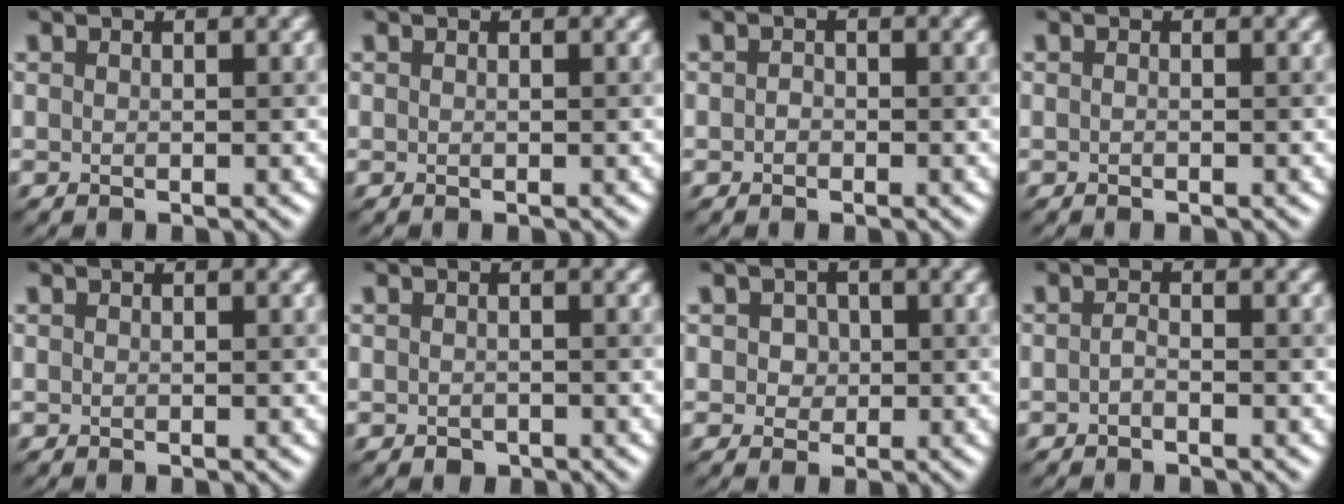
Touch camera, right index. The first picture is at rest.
{"total": 0.0}
{"total": 0.8, "force": [-0.2, 0.7, 0.4], "torque": [-0.006, -0.003, -0.006]}
{"total": 0.0}
{"total": 0.0}
{"total": 0.7, "force": [-0.4, 0.5, 0.2], "torque": [-0.003, -0.005, -0.006]}
{"total": 2.1, "force": [0.4, 1.8, 0.9], "torque": [-0.006, 0.011, 0.000]}
{"total": 0.8, "force": [-0.5, 0.3, 0.6], "torque": [-0.015, 0.001, -0.011]}